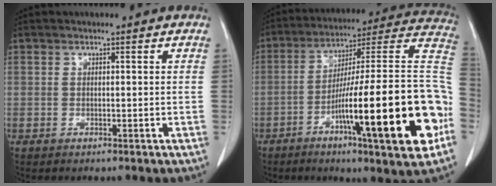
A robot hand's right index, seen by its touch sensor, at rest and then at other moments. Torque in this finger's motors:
{"motor_torque": [1.69, -0.44, 0.73, 0.17]}